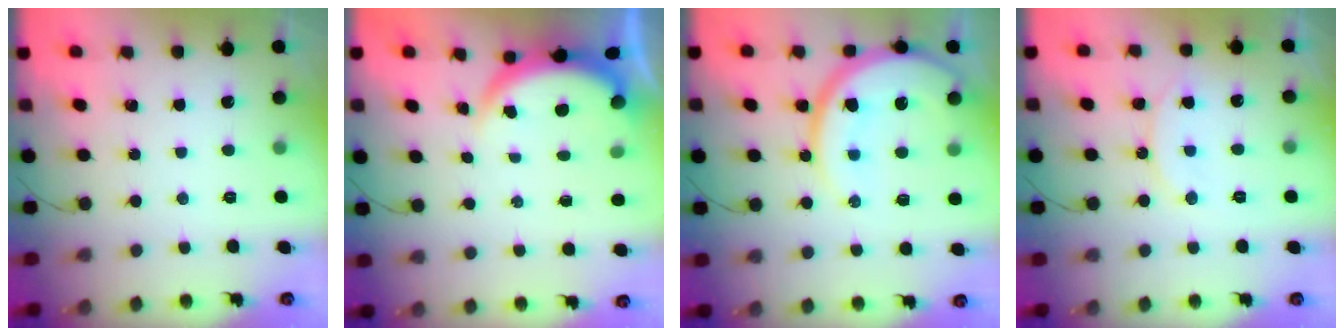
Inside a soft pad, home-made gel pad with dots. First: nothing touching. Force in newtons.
{"total": 3.9, "press": 3.9, "slide": 0.2}
{"total": 17.2, "press": 17.1, "slide": 1.8}
{"total": 9.6, "press": 9.5, "slide": 1.1}